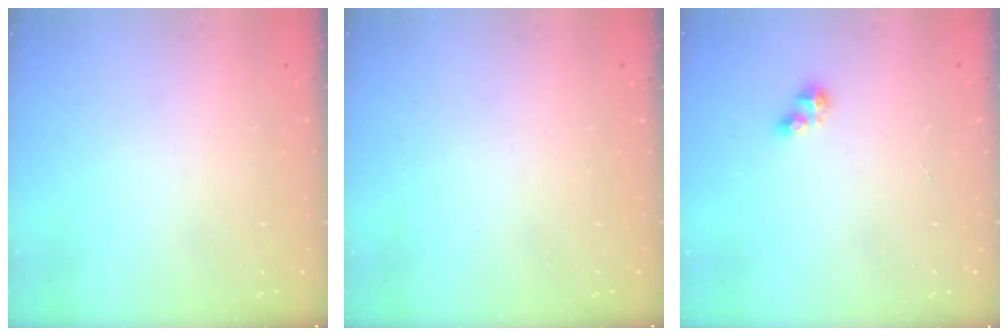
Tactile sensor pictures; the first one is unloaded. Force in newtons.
{"total": 0.0}
{"total": 3.5, "press": 3.5, "slide": 0.5}